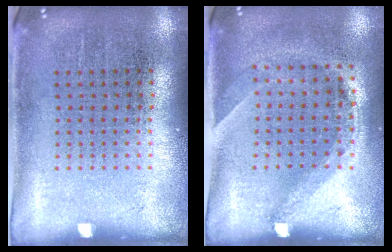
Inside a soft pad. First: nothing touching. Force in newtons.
{"total": 1.4, "press": 1.1, "slide": 0.9}